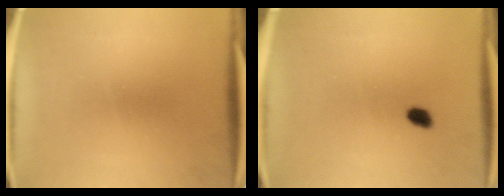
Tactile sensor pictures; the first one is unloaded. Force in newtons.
{"total": 1.4}